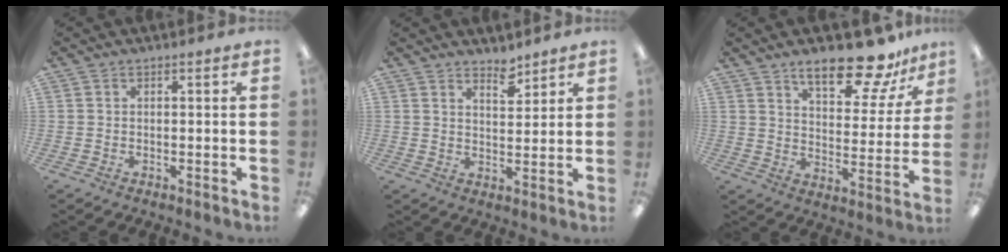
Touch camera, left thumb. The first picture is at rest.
{"total": 4.4, "force": [3.9, 1.5, 1.2], "torque": [0.000, -0.034, 0.067]}
{"total": 15.1, "force": [11.8, 4.9, 8.2], "torque": [-0.115, -0.075, 0.201]}